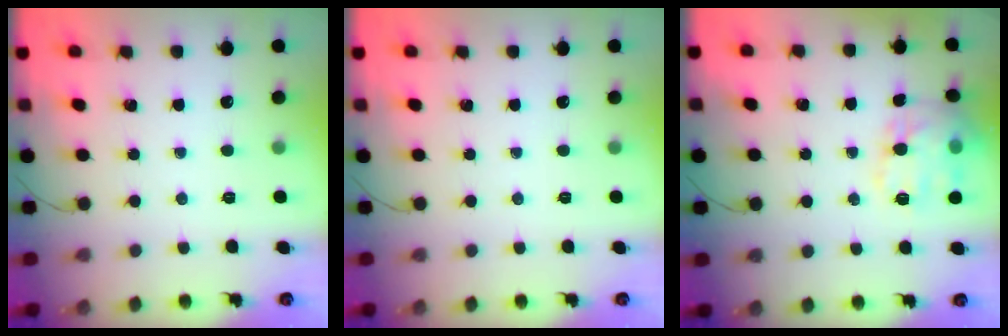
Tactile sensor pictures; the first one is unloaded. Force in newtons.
{"total": 0.0}
{"total": 15.8, "press": 15.7, "slide": 1.4}